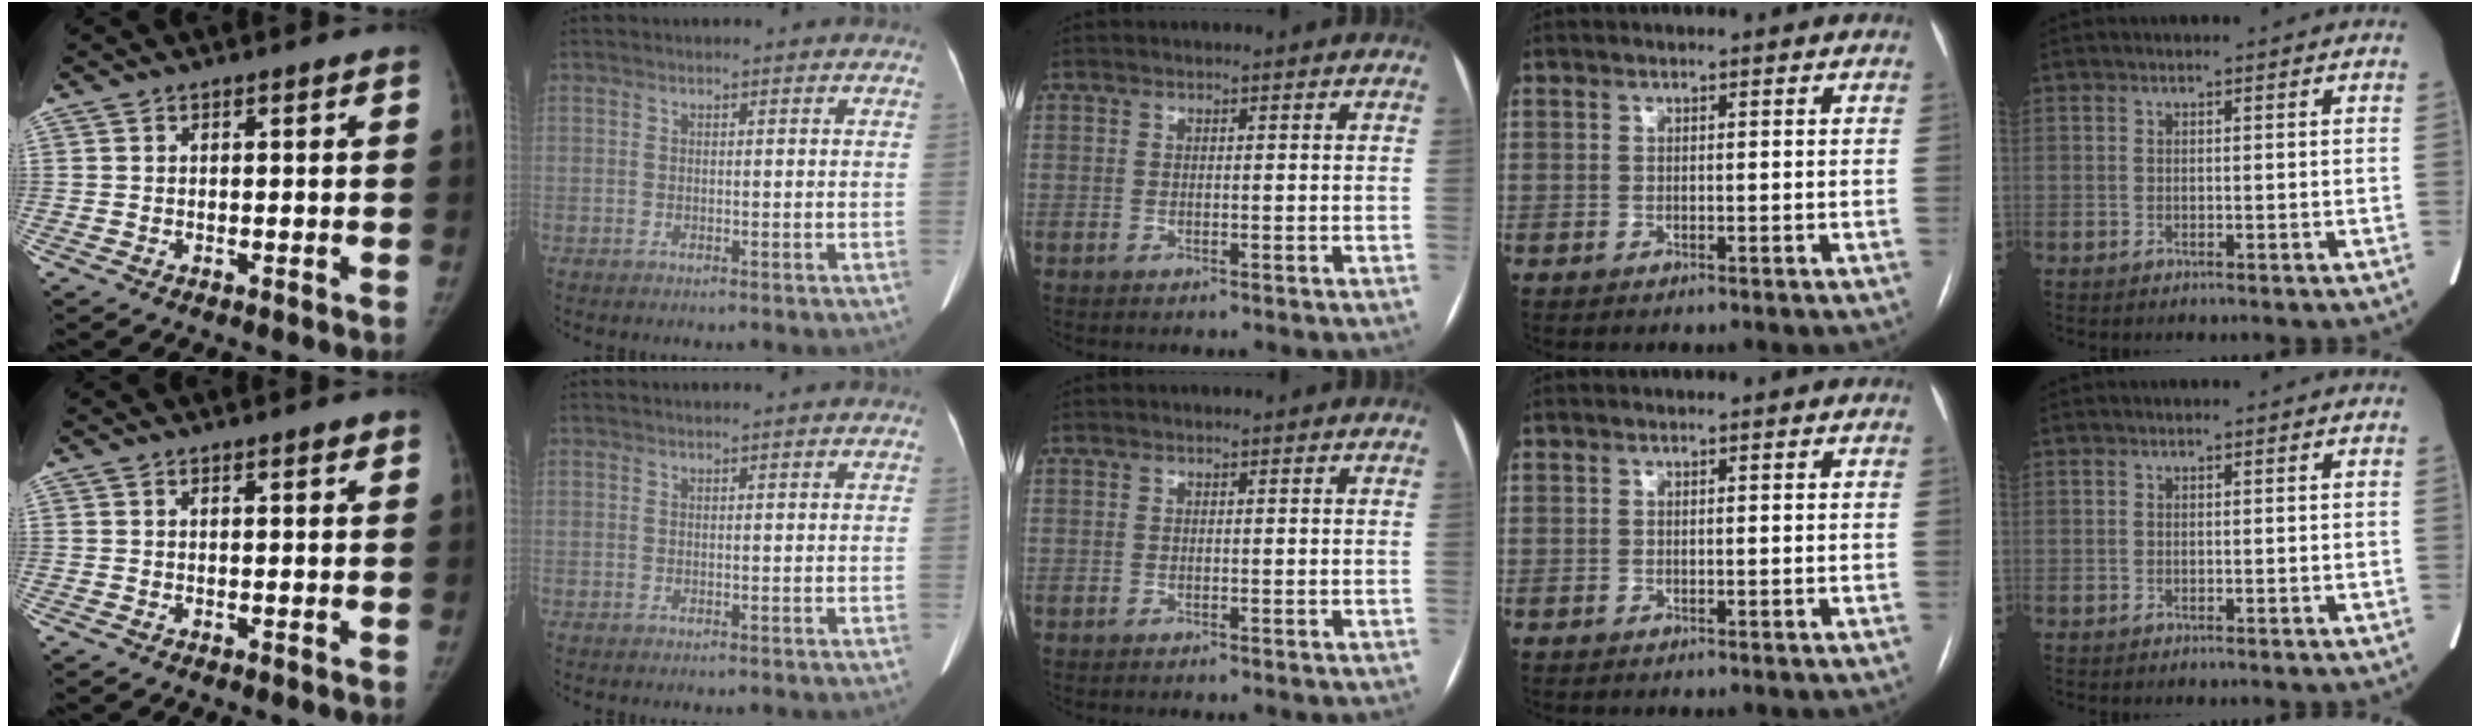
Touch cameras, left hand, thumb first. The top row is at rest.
{"thumb": {"total": 1.1, "force": [0.8, 0.3, 0.7], "torque": [-0.008, -0.003, 0.010]}, "index": {"total": 0.7, "force": [0.6, 0.0, 0.3], "torque": [-0.006, 0.009, 0.013]}}